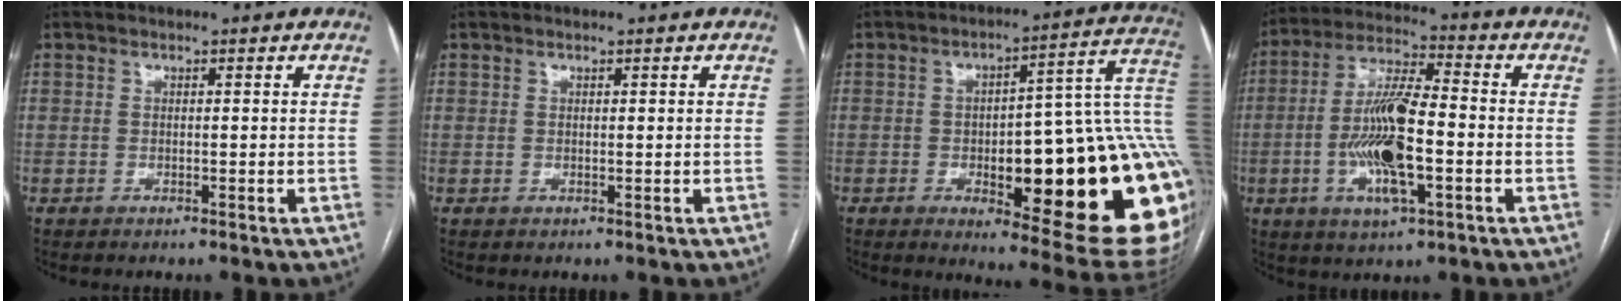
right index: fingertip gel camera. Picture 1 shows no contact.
{"total": 0.0}
{"total": 29.9, "force": [-3.7, 6.6, 28.9], "torque": [-0.281, 0.026, -0.040]}
{"total": 13.1, "force": [-2.7, 2.7, 12.5], "torque": [-0.246, 0.002, -0.050]}